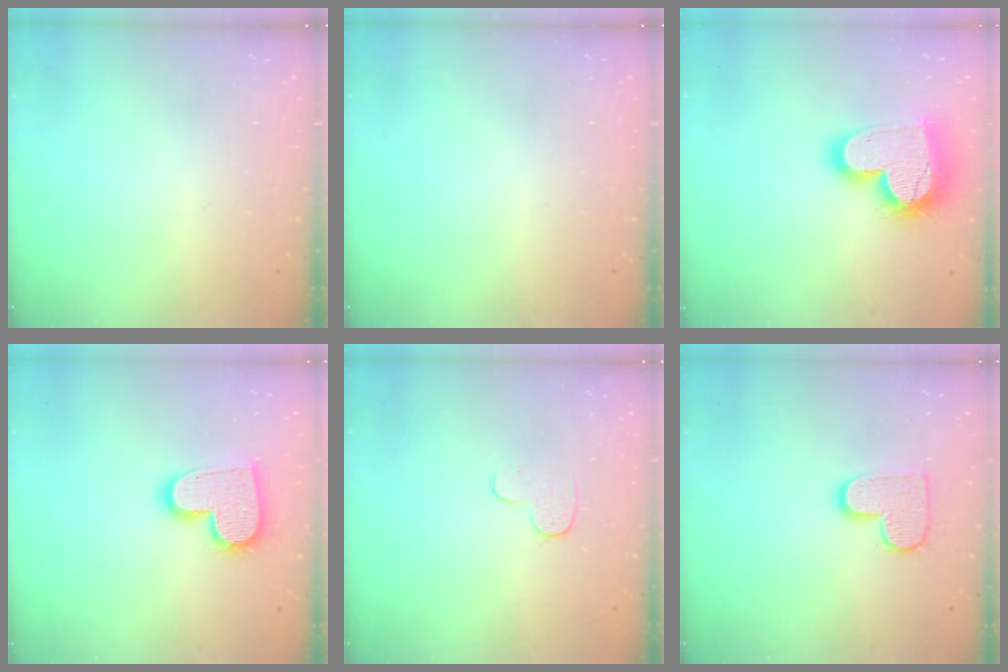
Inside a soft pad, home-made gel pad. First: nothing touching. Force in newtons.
{"total": 0.0}
{"total": 20.1, "press": 20.1, "slide": 1.7}
{"total": 14.0, "press": 13.9, "slide": 0.8}
{"total": 3.9, "press": 3.8, "slide": 0.4}
{"total": 9.8, "press": 9.8, "slide": 0.6}